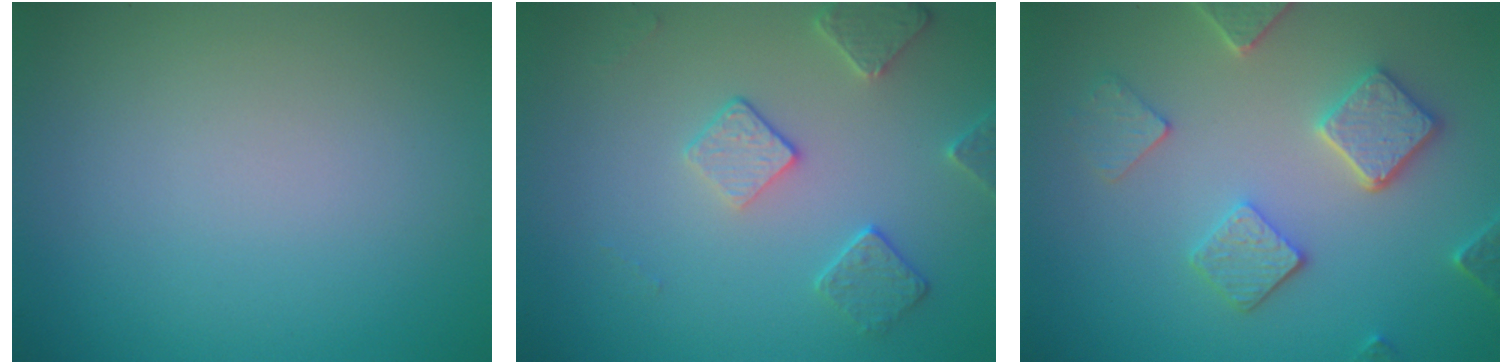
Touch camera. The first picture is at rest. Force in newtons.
{"total": 2.9, "press": 2.8, "slide": 0.9}
{"total": 4.3, "press": 3.8, "slide": 1.9}